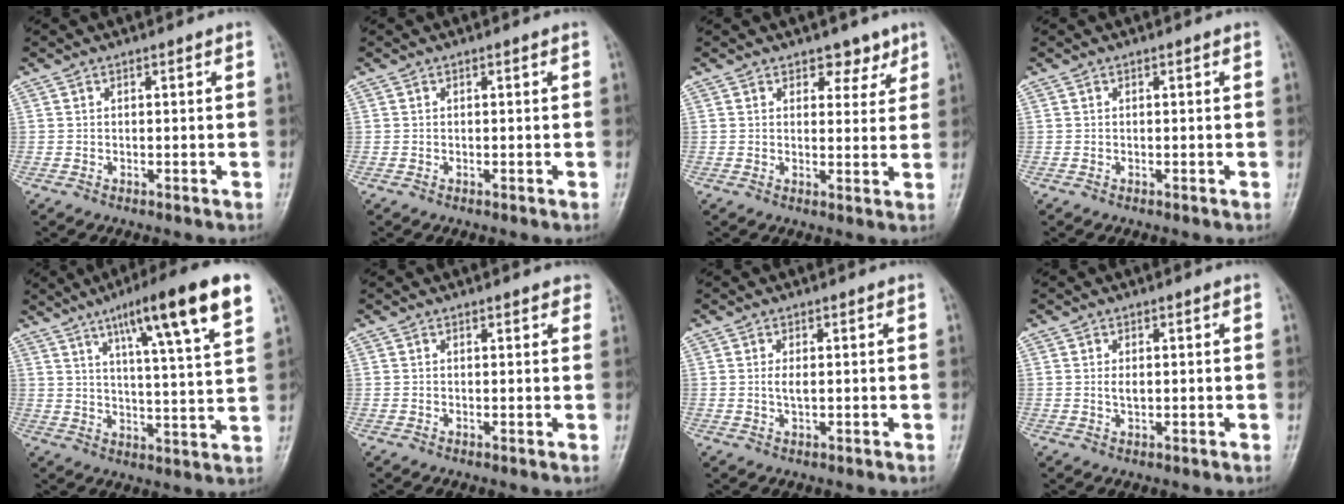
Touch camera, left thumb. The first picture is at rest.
{"total": 0.0}
{"total": 4.3, "force": [3.1, 2.5, 1.6], "torque": [0.009, -0.018, 0.042]}
{"total": 0.0}
{"total": 17.6, "force": [9.7, 2.2, 14.5], "torque": [-0.207, -0.029, 0.144]}
{"total": 2.3, "force": [1.8, 0.9, 1.1], "torque": [0.005, 0.000, 0.016]}
{"total": 1.9, "force": [0.3, 0.6, 1.7], "torque": [-0.035, -0.002, 0.009]}
{"total": 1.8, "force": [0.4, 0.8, 1.5], "torque": [-0.024, -0.003, 0.009]}